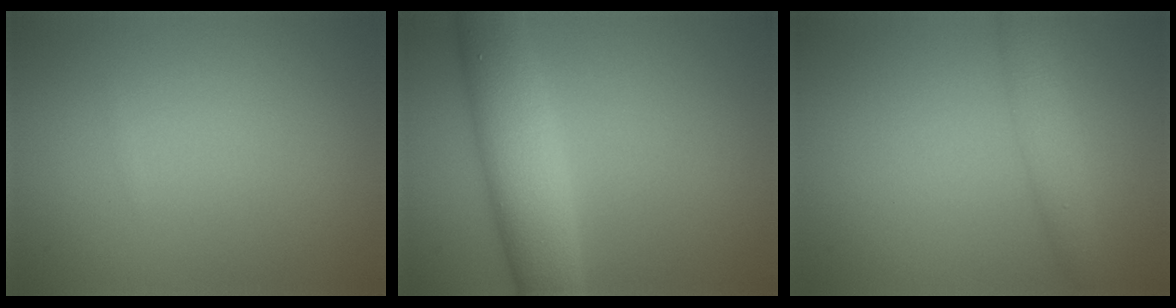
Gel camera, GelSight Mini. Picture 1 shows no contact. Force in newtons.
{"total": 7.3, "press": 7.3, "slide": 0.3}
{"total": 2.8, "press": 2.8, "slide": 0.1}